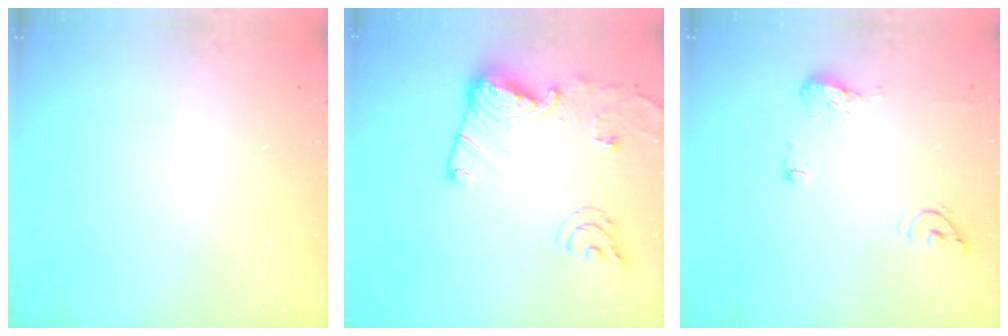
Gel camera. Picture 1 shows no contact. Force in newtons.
{"total": 15.1, "press": 15.0, "slide": 1.5}
{"total": 12.8, "press": 10.6, "slide": 7.2}